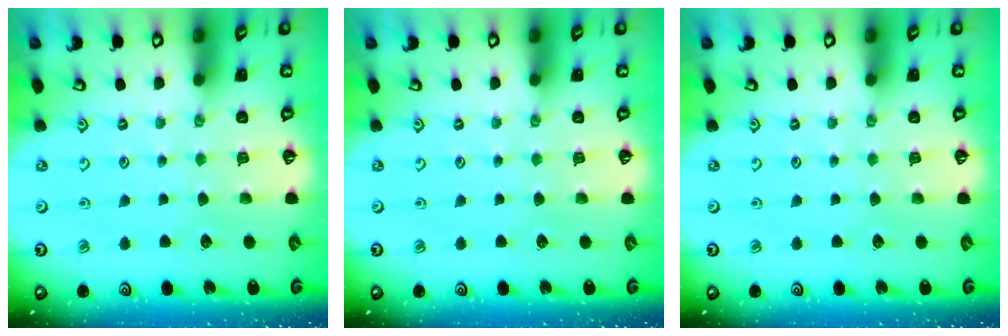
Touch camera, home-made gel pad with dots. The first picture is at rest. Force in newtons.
{"total": 0.0}
{"total": 0.0}